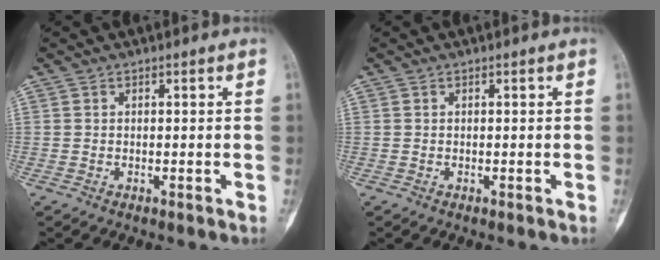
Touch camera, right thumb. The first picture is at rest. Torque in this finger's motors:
{"motor_torque": [0.01, -0.01, 0.02, -0.02, 0.01]}